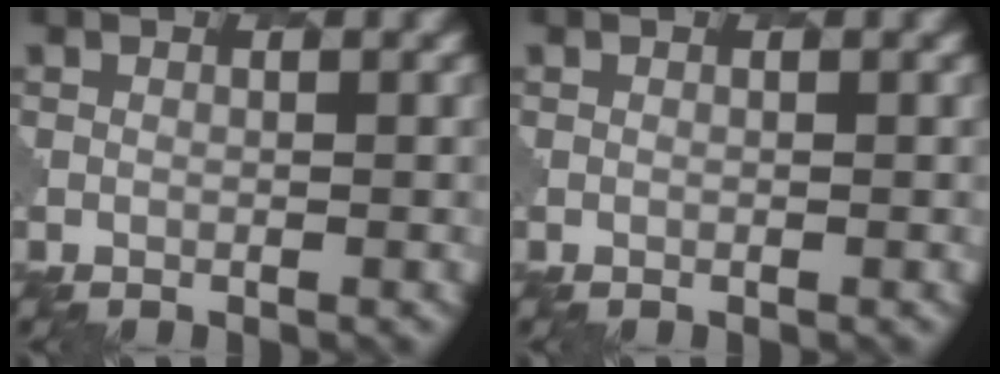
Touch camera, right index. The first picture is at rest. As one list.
[{"total": 0.0}]